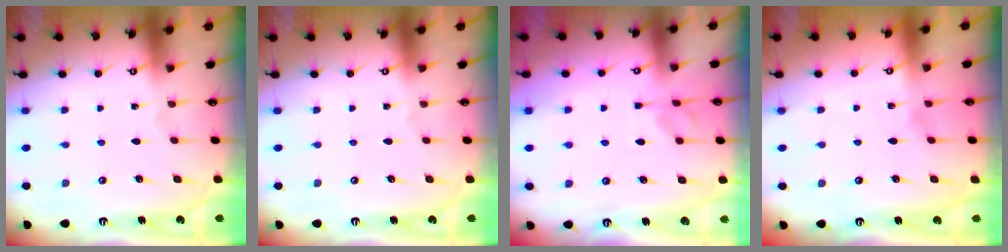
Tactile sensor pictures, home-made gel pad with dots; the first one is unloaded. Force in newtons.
{"total": 0.0}
{"total": 2.1, "press": 2.0, "slide": 0.8}
{"total": 3.9, "press": 3.8, "slide": 0.5}